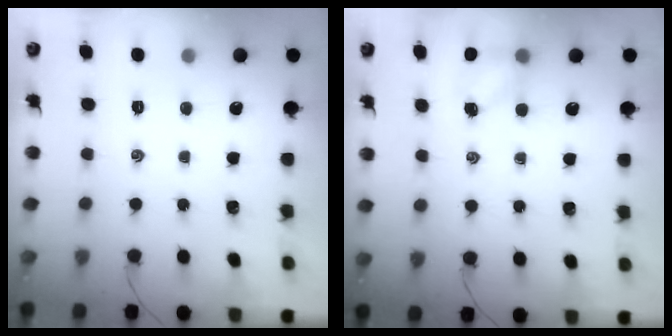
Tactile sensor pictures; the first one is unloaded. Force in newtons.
{"total": 4.1, "press": 4.0, "slide": 0.7}